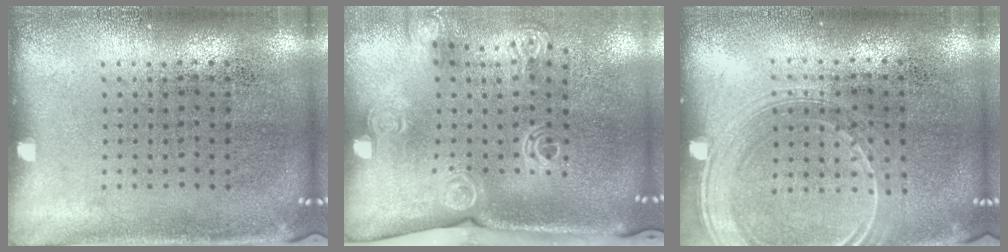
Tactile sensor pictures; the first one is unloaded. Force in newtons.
{"total": 2.1, "press": 1.6, "slide": 1.3}
{"total": 1.8, "press": 1.7, "slide": 0.6}